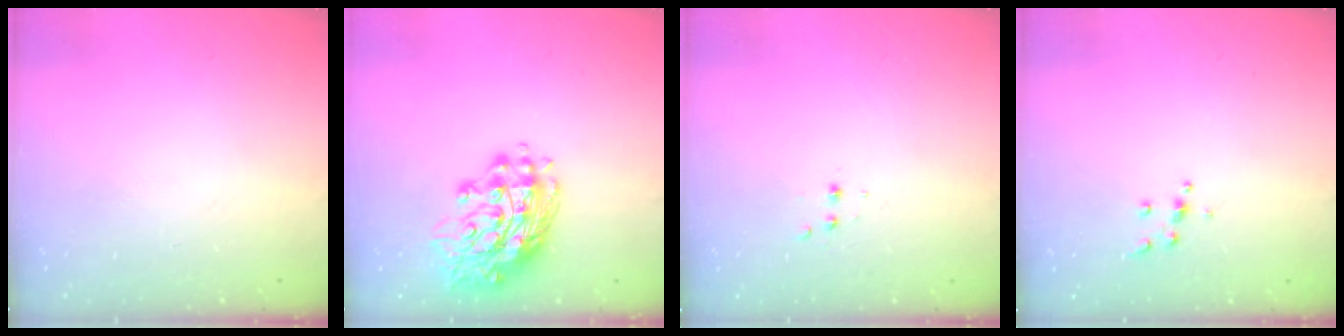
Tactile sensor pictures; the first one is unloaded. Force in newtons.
{"total": 15.0, "press": 14.9, "slide": 1.4}
{"total": 2.5, "press": 2.4, "slide": 0.5}
{"total": 4.8, "press": 4.8, "slide": 0.6}